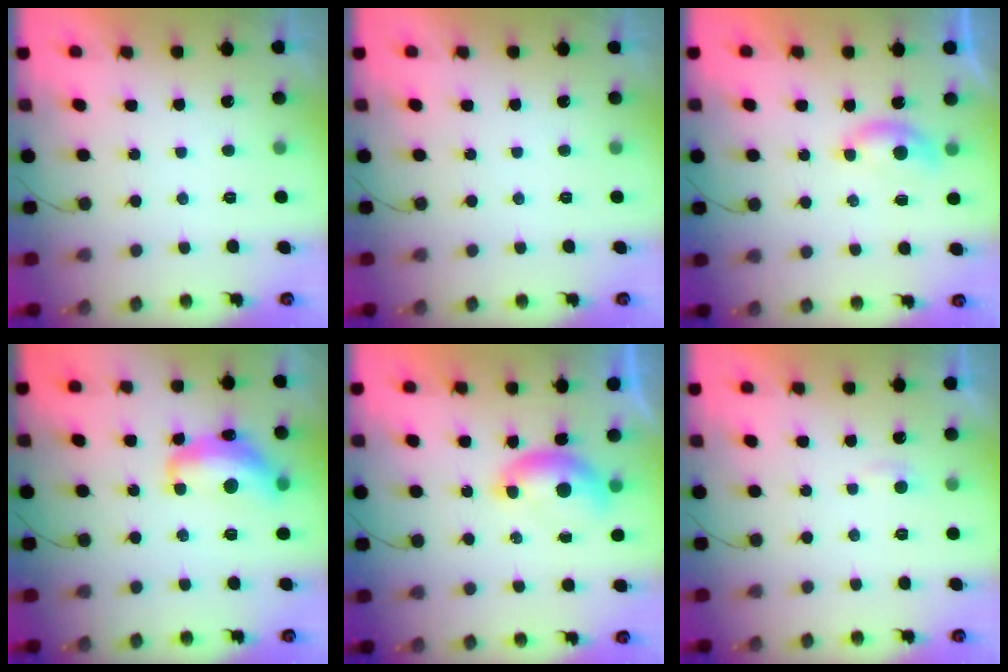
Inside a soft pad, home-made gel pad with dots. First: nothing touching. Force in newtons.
{"total": 0.0}
{"total": 3.6, "press": 3.6, "slide": 0.5}
{"total": 13.4, "press": 13.4, "slide": 0.9}
{"total": 6.4, "press": 6.4, "slide": 0.9}
{"total": 2.2, "press": 2.2, "slide": 0.2}